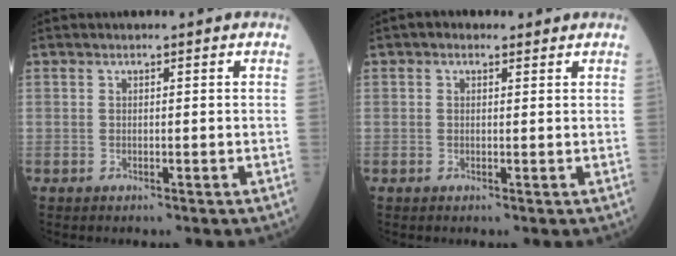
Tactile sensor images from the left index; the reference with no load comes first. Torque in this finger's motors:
{"motor_torque": [0.09, -0.08, -0.41, 0.02]}